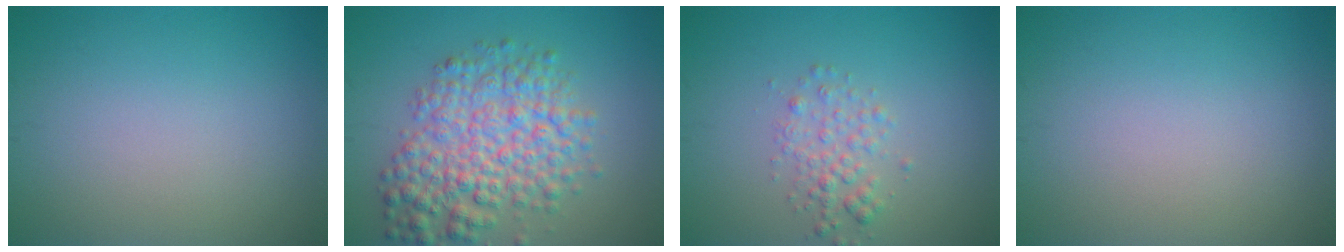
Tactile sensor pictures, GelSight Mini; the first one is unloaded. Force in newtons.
{"total": 7.1, "press": 7.1, "slide": 0.2}
{"total": 2.1, "press": 2.1, "slide": 0.1}
{"total": 0.0}